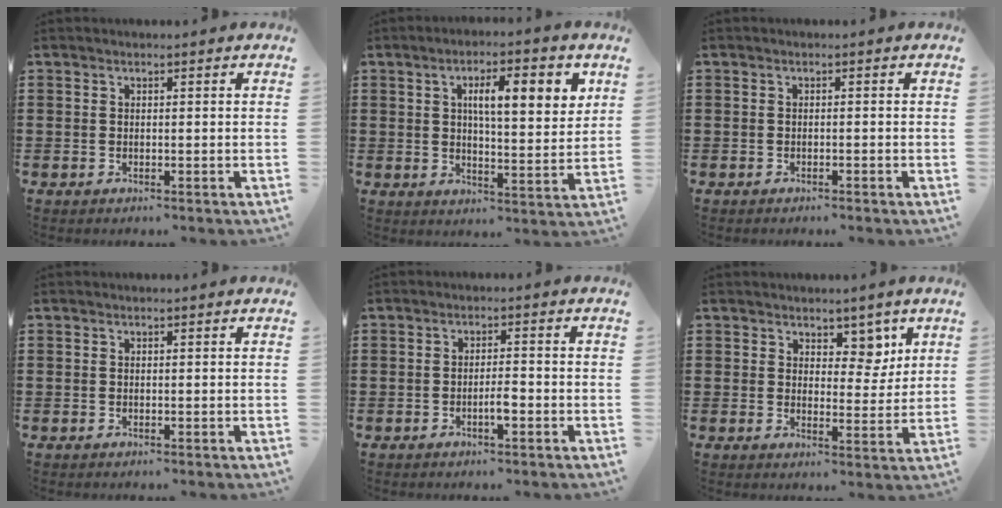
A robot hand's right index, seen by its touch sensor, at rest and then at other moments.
{"total": 8.4, "force": [3.0, 2.4, 7.5], "torque": [-0.125, -0.001, 0.043]}
{"total": 0.6, "force": [-0.5, -0.1, 0.1], "torque": [-0.005, -0.004, -0.010]}
{"total": 0.0}
{"total": 2.8, "force": [-1.2, 0.5, 2.4], "torque": [-0.043, 0.003, -0.022]}
{"total": 5.0, "force": [3.5, 3.2, 1.5], "torque": [-0.024, -0.008, 0.059]}